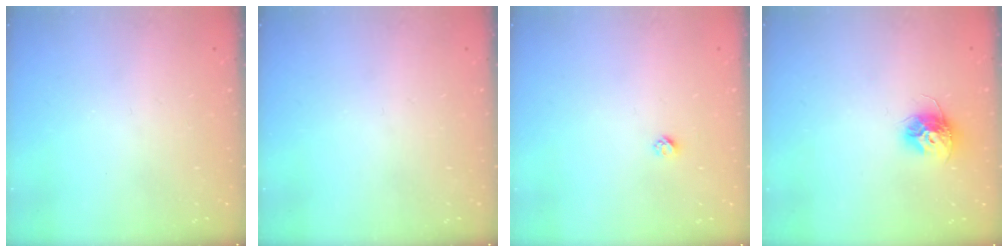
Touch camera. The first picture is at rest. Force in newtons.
{"total": 0.0}
{"total": 2.3, "press": 2.3, "slide": 0.2}
{"total": 10.3, "press": 10.3, "slide": 0.7}